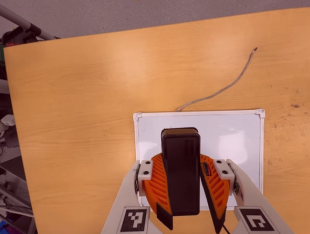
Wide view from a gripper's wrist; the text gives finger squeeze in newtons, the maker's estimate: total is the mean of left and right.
{"total": 11.1, "left": 10.6, "right": 11.7}